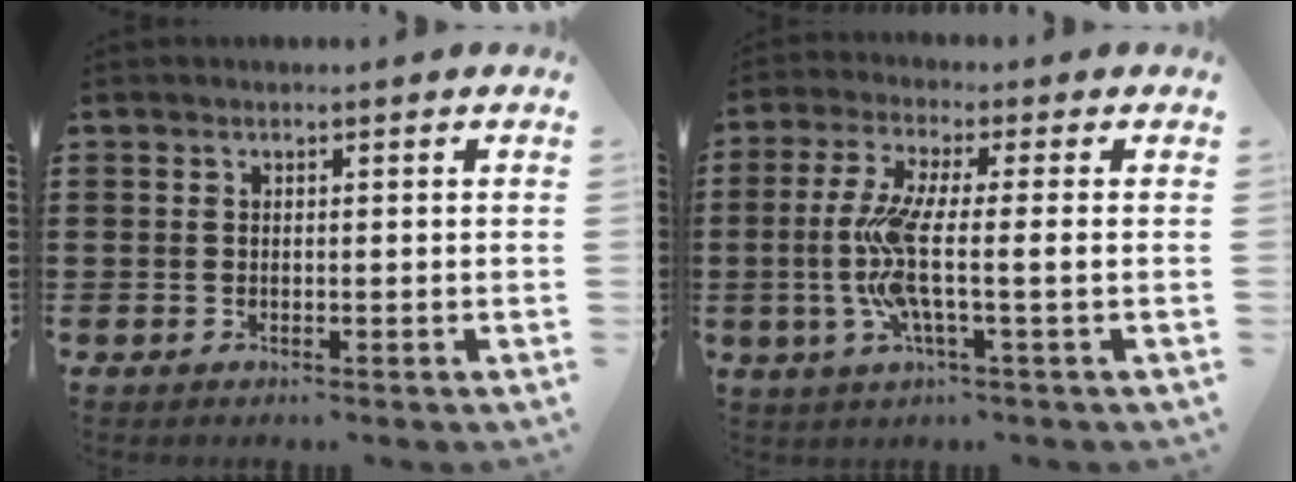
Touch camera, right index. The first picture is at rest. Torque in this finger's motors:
{"motor_torque": [2.05, -0.09, 0.74, 0.21]}